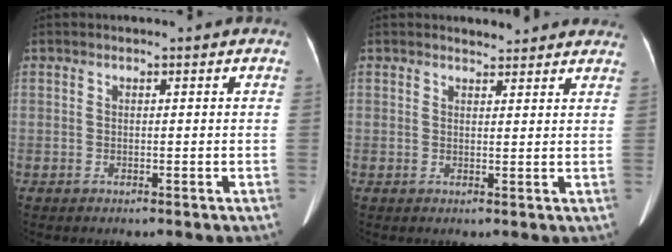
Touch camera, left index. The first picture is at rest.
{"total": 5.4, "force": [5.1, 1.5, 0.9], "torque": [-0.002, 0.007, 0.048]}